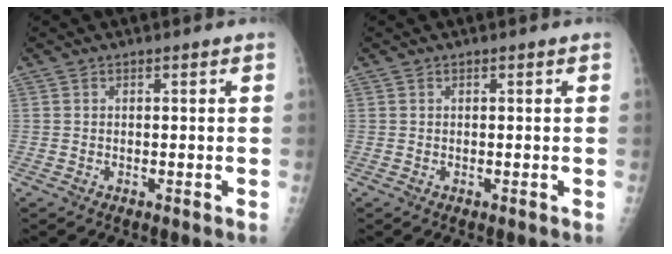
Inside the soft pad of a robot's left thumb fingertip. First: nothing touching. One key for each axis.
{"total": 0.0}